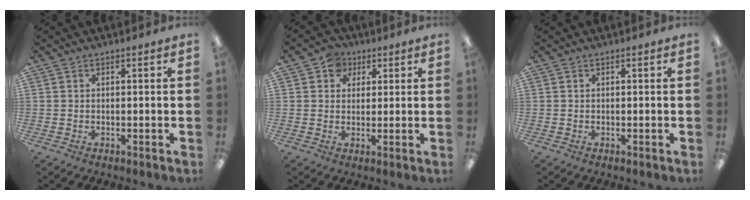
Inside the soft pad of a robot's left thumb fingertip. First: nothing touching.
{"total": 5.0, "force": [2.5, 4.2, 1.2], "torque": [-0.021, 0.004, 0.044]}
{"total": 0.0}